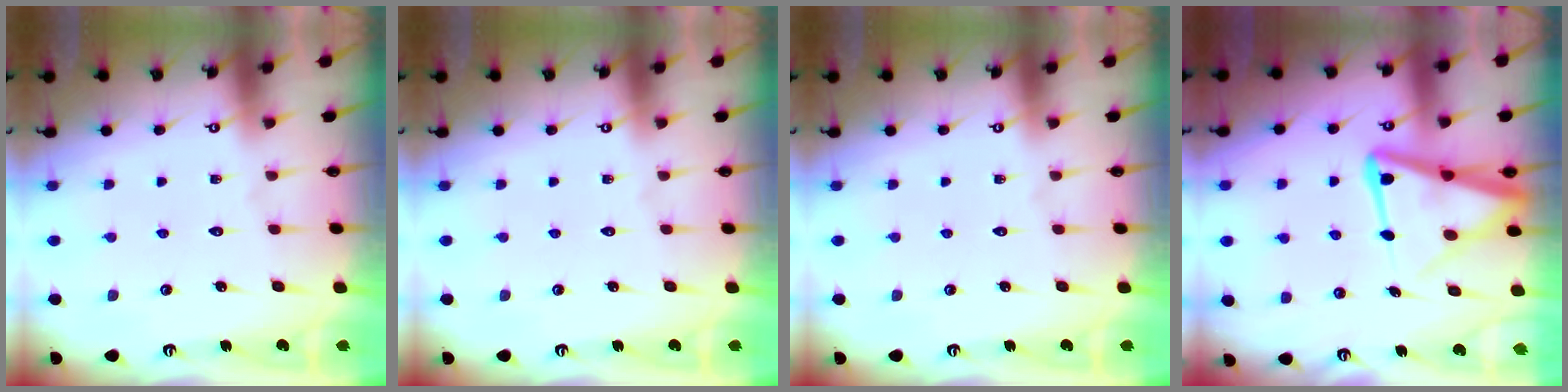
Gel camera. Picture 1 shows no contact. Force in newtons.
{"total": 0.0}
{"total": 0.0}
{"total": 11.9, "press": 11.8, "slide": 1.3}